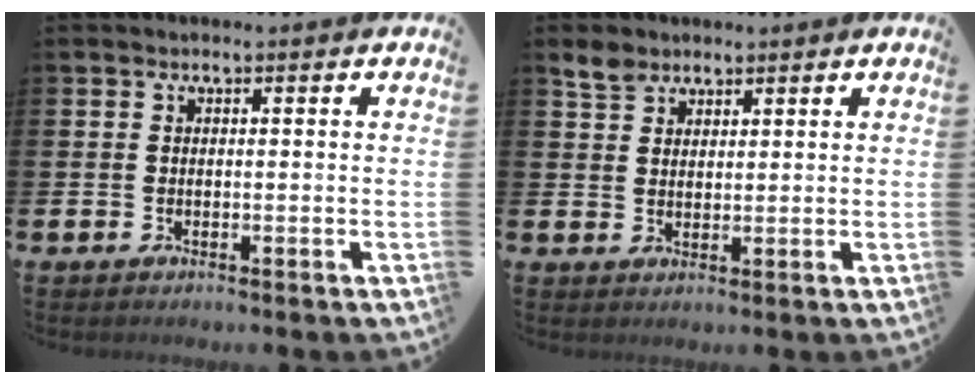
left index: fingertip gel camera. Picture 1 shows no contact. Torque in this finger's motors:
{"motor_torque": [0.30, 0.23, 0.05, 0.01]}